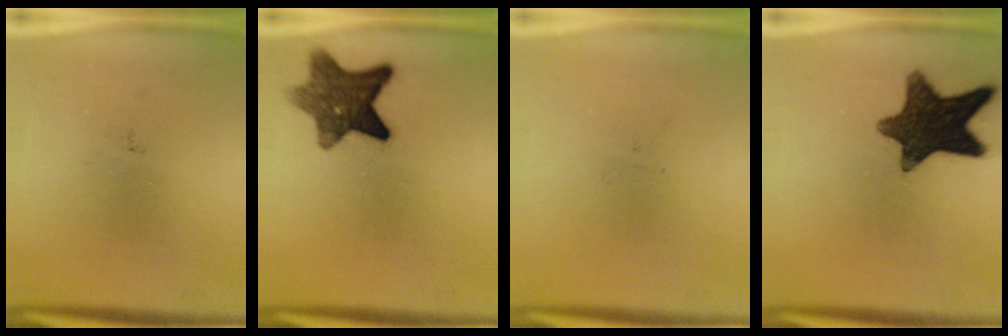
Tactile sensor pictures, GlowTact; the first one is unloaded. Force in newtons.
{"total": 9.7}
{"total": 0.0}
{"total": 13.7}